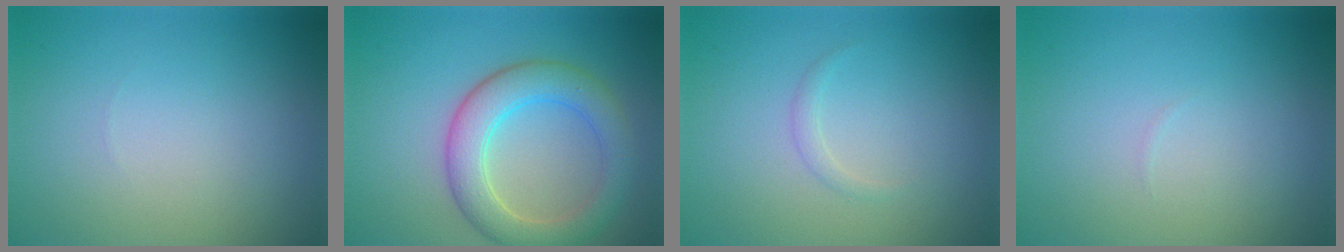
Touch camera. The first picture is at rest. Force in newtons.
{"total": 5.4, "press": 5.4, "slide": 0.3}
{"total": 0.7, "press": 0.7, "slide": 0.0}
{"total": 0.0}